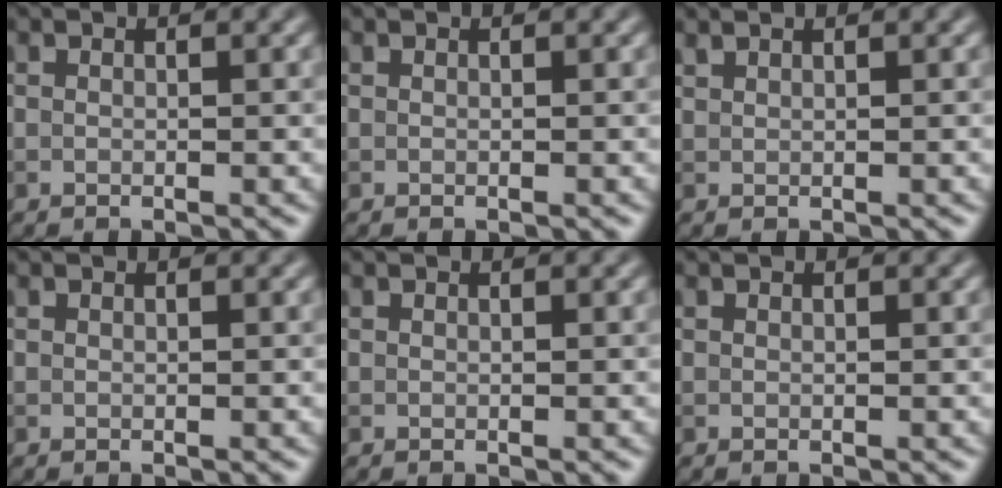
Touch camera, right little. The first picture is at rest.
{"total": 0.0}
{"total": 0.8, "force": [0.7, 0.1, 0.2], "torque": [-0.003, 0.002, 0.016]}
{"total": 0.0}
{"total": 0.0}
{"total": 0.0}